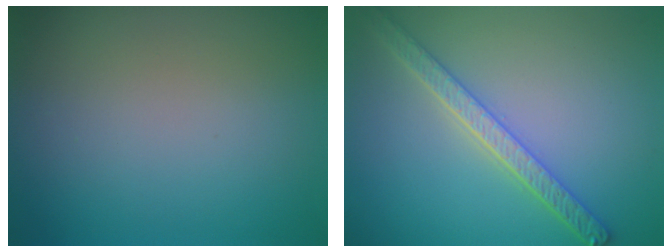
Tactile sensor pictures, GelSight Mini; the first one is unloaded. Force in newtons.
{"total": 4.2, "press": 3.4, "slide": 2.4}